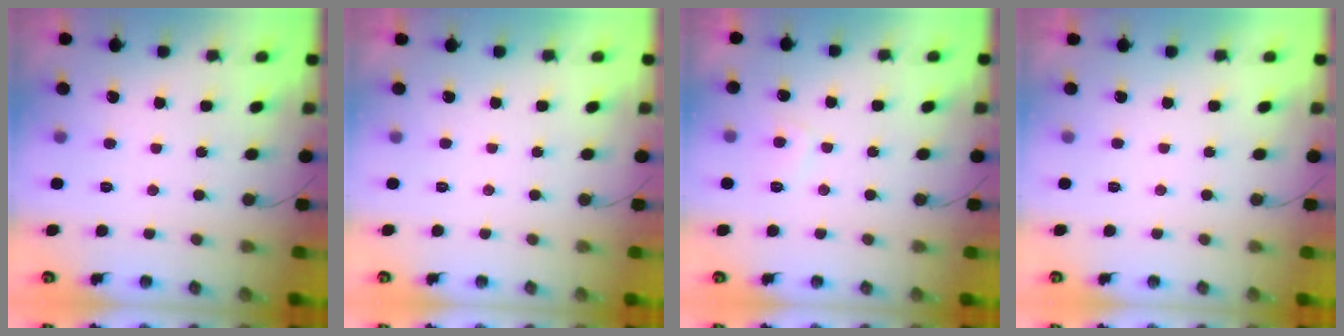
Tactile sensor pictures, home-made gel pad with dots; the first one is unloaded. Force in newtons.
{"total": 2.3, "press": 2.3, "slide": 0.4}
{"total": 2.9, "press": 2.8, "slide": 0.6}
{"total": 2.3, "press": 2.3, "slide": 0.3}